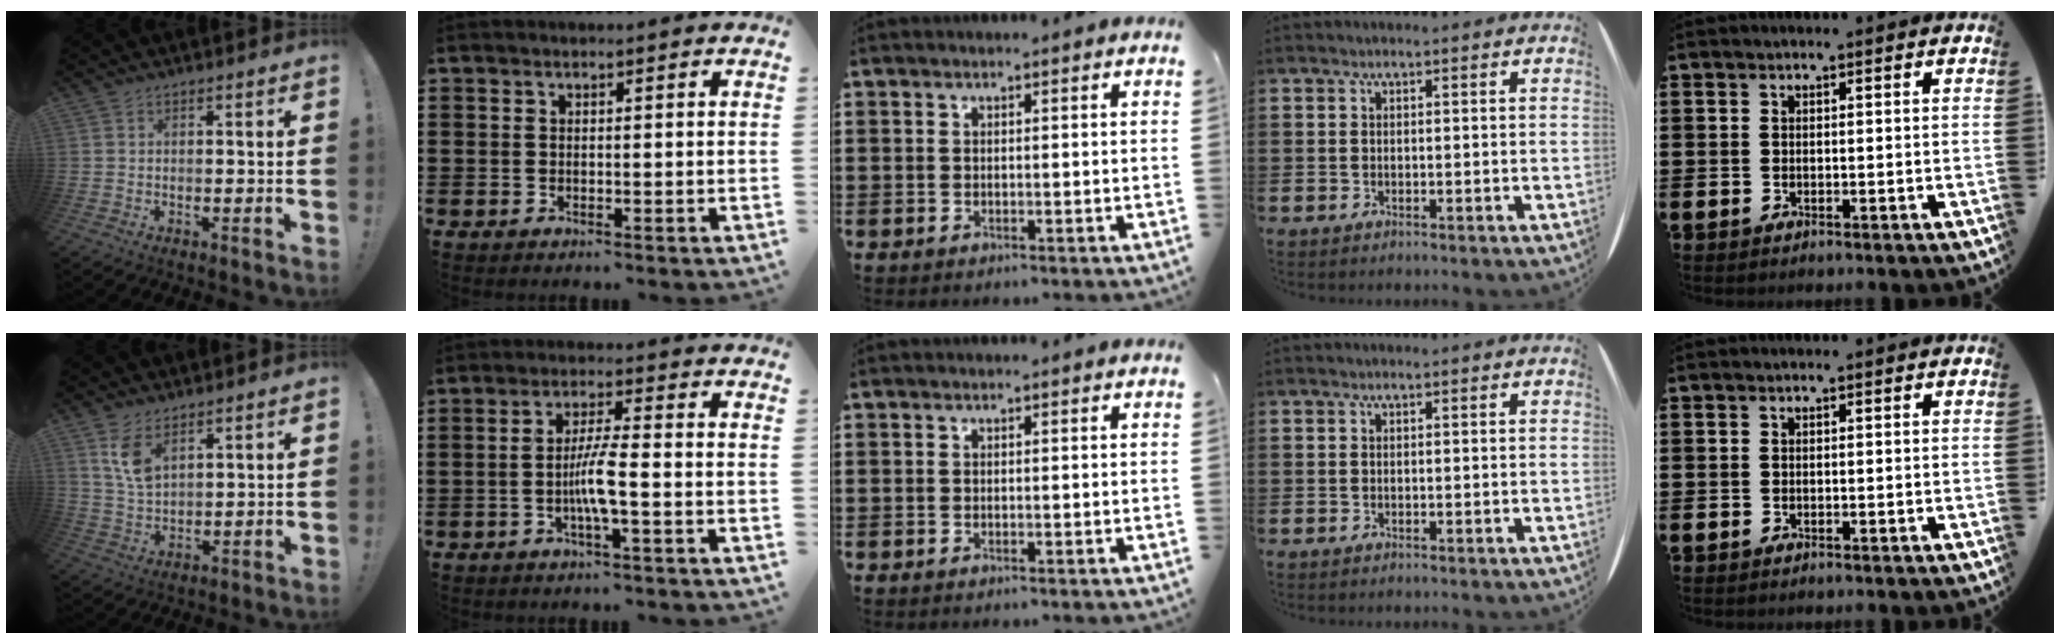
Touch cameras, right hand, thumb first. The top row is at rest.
{"thumb": {"total": 7.2, "force": [4.2, 3.6, 4.6], "torque": [-0.074, -0.020, 0.077]}, "index": {"total": 5.3, "force": [-1.5, 0.3, 5.1], "torque": [-0.104, -0.007, -0.033]}}